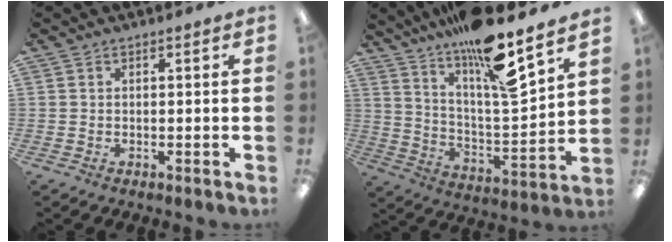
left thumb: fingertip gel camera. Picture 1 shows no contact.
{"total": 17.0, "force": [13.1, 2.1, 10.7], "torque": [-0.192, -0.089, 0.215]}